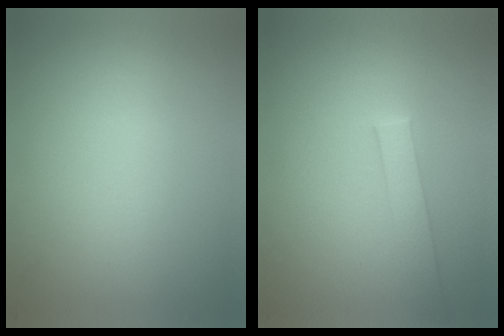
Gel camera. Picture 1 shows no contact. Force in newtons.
{"total": 1.5}